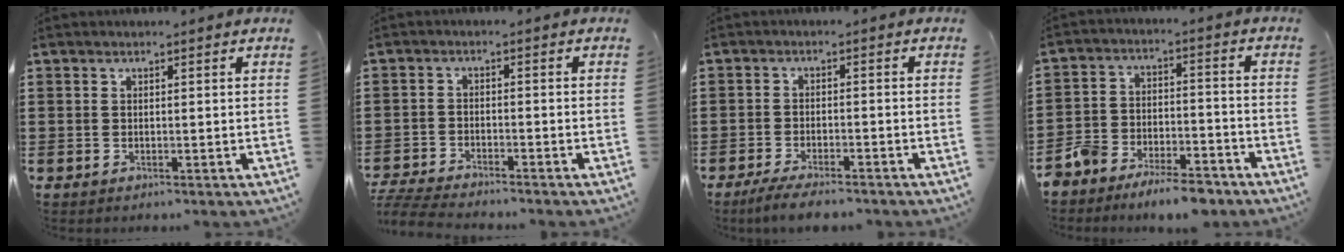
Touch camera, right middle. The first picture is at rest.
{"total": 4.5, "force": [-4.5, 0.2, 0.8], "torque": [-0.031, -0.003, -0.095]}
{"total": 3.8, "force": [-3.5, 0.3, 1.2], "torque": [-0.027, -0.002, -0.071]}
{"total": 8.1, "force": [-7.8, 1.4, 1.5], "torque": [-0.043, 0.019, -0.156]}